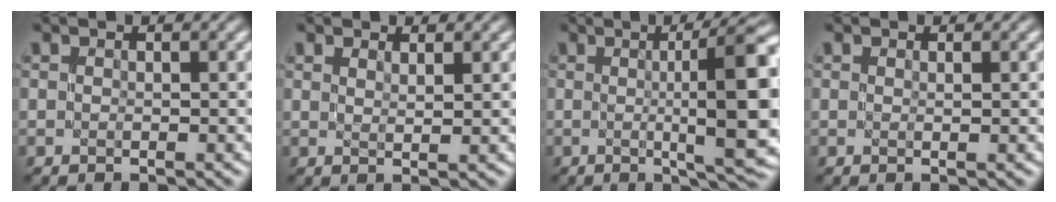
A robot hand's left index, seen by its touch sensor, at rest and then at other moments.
{"total": 1.6, "force": [1.2, 0.3, 1.0], "torque": [-0.011, -0.002, 0.018]}
{"total": 13.3, "force": [0.8, 3.1, 12.9], "torque": [-0.141, 0.002, 0.016]}
{"total": 0.7, "force": [0.3, 0.2, 0.6], "torque": [-0.005, -0.002, 0.004]}